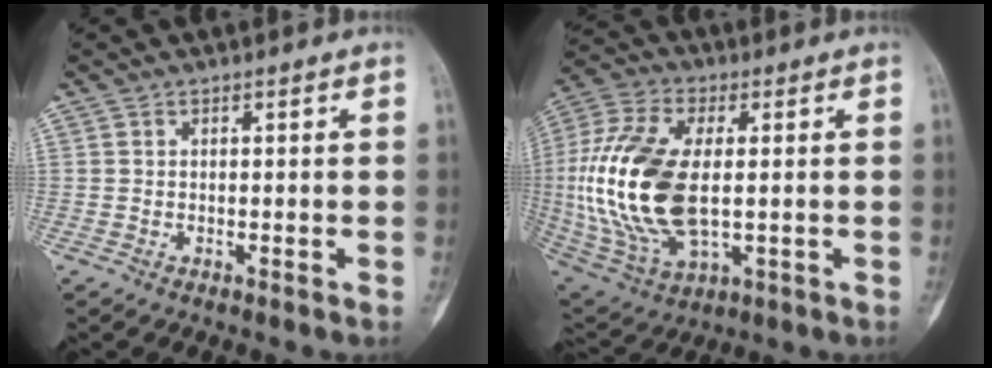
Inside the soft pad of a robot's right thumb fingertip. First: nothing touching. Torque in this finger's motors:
{"motor_torque": [2.67, 2.34, 1.47, -1.30, 0.55]}